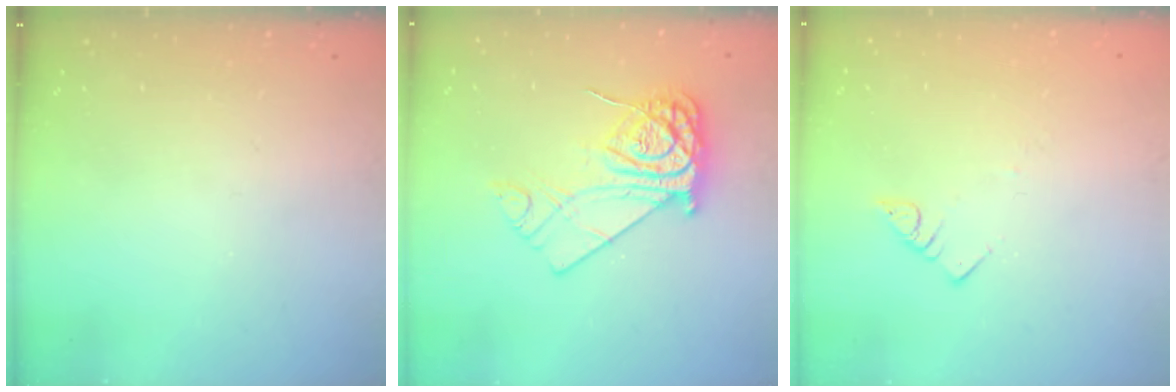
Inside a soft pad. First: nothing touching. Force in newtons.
{"total": 12.8, "press": 12.7, "slide": 1.2}
{"total": 3.0, "press": 3.0, "slide": 0.1}